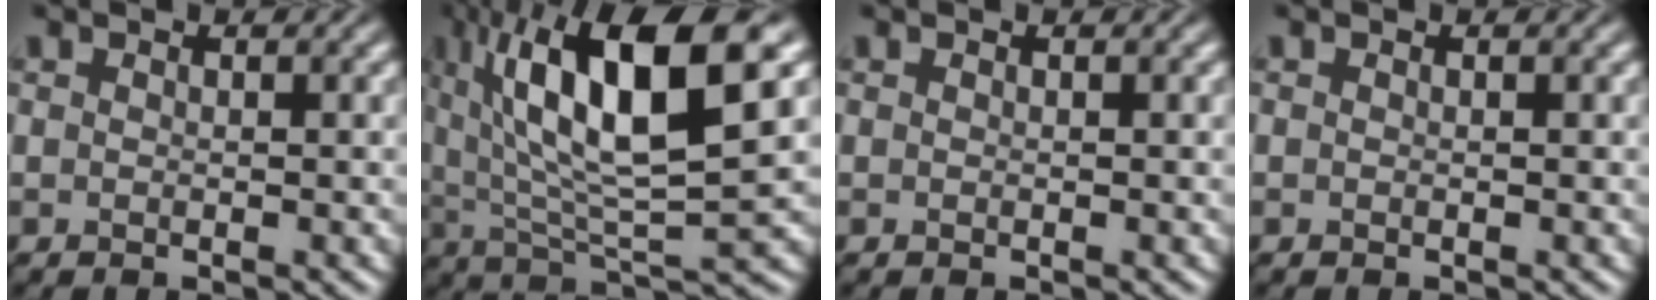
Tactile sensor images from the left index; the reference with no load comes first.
{"total": 13.0, "force": [5.0, 3.3, 11.6], "torque": [-0.199, 0.012, 0.090]}
{"total": 0.0}
{"total": 0.0}